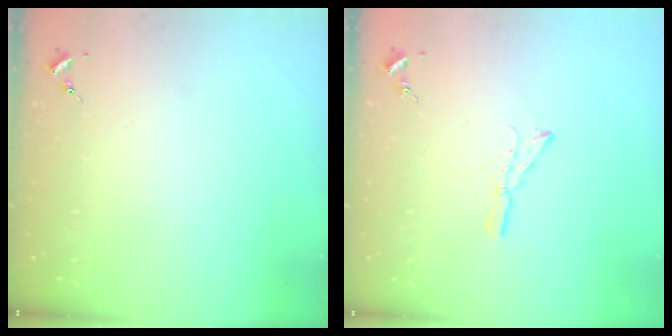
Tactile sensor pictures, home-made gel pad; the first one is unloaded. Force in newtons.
{"total": 5.8, "press": 5.7, "slide": 0.6}